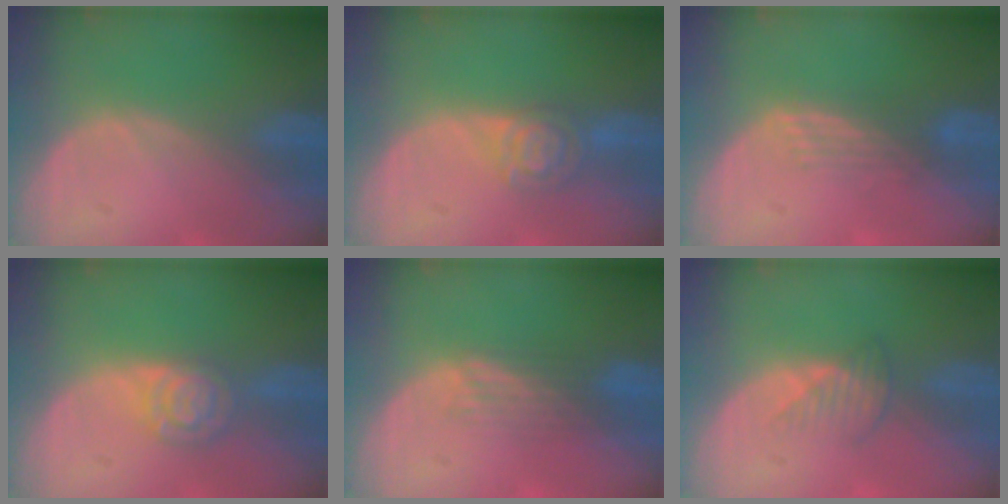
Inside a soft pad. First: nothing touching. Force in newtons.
{"total": 5.1, "press": 4.5, "slide": 2.5}
{"total": 3.1, "press": 2.6, "slide": 1.6}
{"total": 5.1, "press": 4.5, "slide": 2.6}
{"total": 4.0, "press": 3.3, "slide": 2.3}
{"total": 2.5, "press": 2.5, "slide": 0.3}